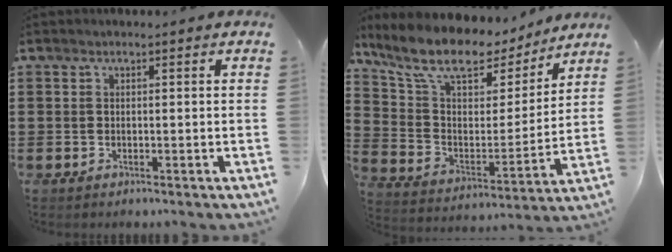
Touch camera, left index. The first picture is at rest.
{"total": 10.7, "force": [8.6, 3.7, 5.2], "torque": [-0.136, -0.054, 0.147]}